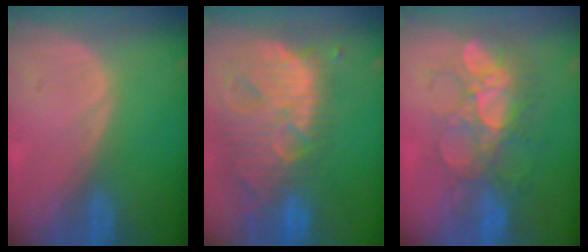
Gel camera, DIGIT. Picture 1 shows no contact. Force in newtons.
{"total": 13.9, "press": 11.7, "slide": 7.5}
{"total": 9.1, "press": 8.6, "slide": 2.9}